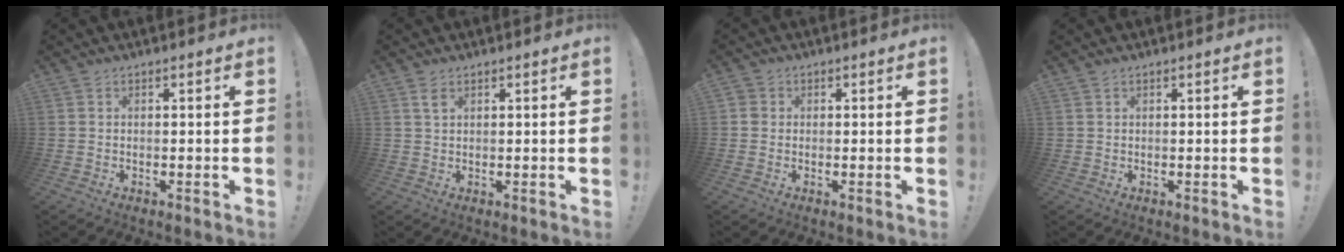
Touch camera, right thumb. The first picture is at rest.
{"total": 2.3, "force": [1.3, 1.1, 1.6], "torque": [-0.020, -0.006, 0.022]}
{"total": 1.8, "force": [0.2, 1.7, 0.6], "torque": [-0.012, 0.006, 0.004]}
{"total": 0.8, "force": [0.6, 0.5, 0.2], "torque": [-0.005, 0.001, 0.011]}